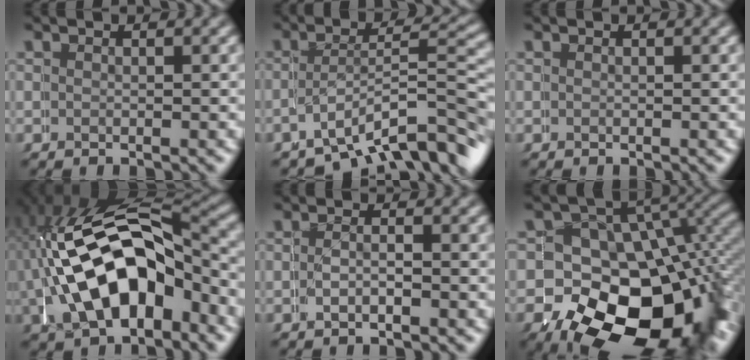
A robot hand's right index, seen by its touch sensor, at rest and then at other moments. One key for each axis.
{"total": 5.2, "fx": -3.7, "fy": 1.2, "fz": 3.5, "tx": -0.041, "ty": -0.014, "tz": -0.051}
{"total": 0.0}
{"total": 12.6, "fx": 0.0, "fy": 8.2, "fz": 9.6, "tx": -0.191, "ty": -0.011, "tz": 0.010}
{"total": 0.7, "fx": -0.1, "fy": -0.2, "fz": -0.7, "tx": 0.017, "ty": 0.004, "tz": -0.005}
{"total": 19.9, "fx": -6.8, "fy": 14.5, "fz": 11.9, "tx": -0.189, "ty": -0.089, "tz": -0.075}